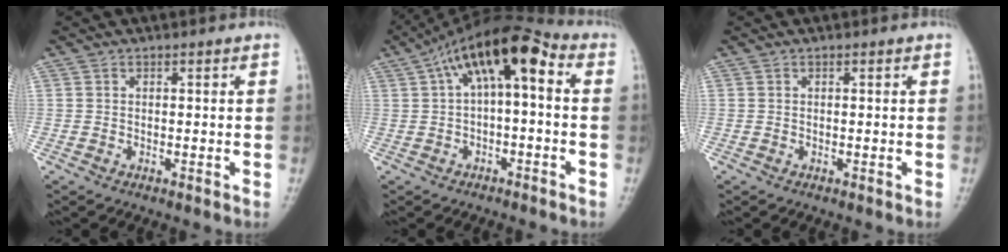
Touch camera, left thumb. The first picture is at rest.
{"total": 11.6, "force": [2.0, 4.7, 10.4], "torque": [-0.157, 0.046, 0.023]}
{"total": 0.0}